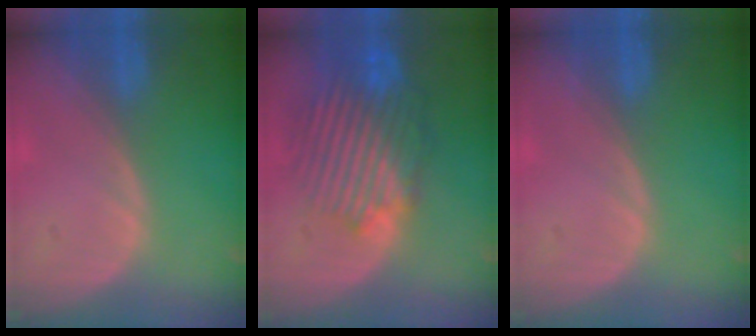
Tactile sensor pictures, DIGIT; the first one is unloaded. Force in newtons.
{"total": 10.2, "press": 9.5, "slide": 3.9}
{"total": 0.0}